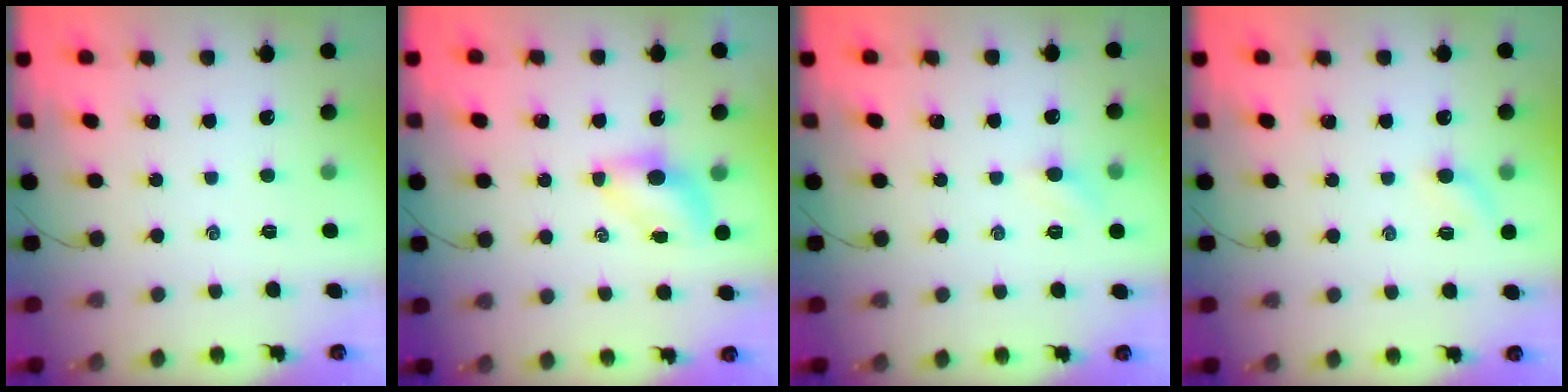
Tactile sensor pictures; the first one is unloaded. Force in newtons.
{"total": 4.7, "press": 4.6, "slide": 0.6}
{"total": 4.9, "press": 4.7, "slide": 1.3}
{"total": 4.9, "press": 4.8, "slide": 0.9}